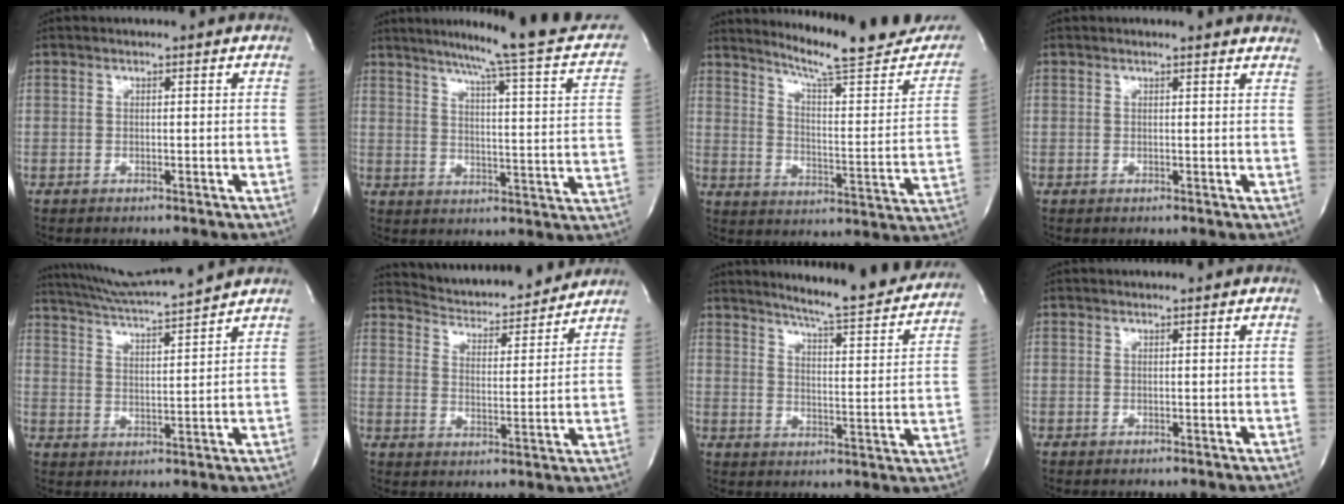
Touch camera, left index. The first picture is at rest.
{"total": 21.4, "force": [17.5, 0.8, 12.2], "torque": [-0.166, -0.031, 0.206]}
{"total": 20.4, "force": [18.3, 1.3, 8.9], "torque": [-0.126, -0.073, 0.236]}
{"total": 6.5, "force": [6.3, 0.6, 1.5], "torque": [-0.010, -0.007, 0.043]}
{"total": 12.3, "force": [11.4, -1.5, 4.4], "torque": [-0.087, 0.002, 0.186]}
{"total": 13.3, "force": [12.8, 1.6, 3.1], "torque": [-0.048, -0.011, 0.185]}
{"total": 19.5, "force": [18.0, 1.1, 7.4], "torque": [-0.102, -0.064, 0.219]}
{"total": 0.6, "force": [0.6, -0.1, 0.2], "torque": [-0.004, 0.007, 0.011]}